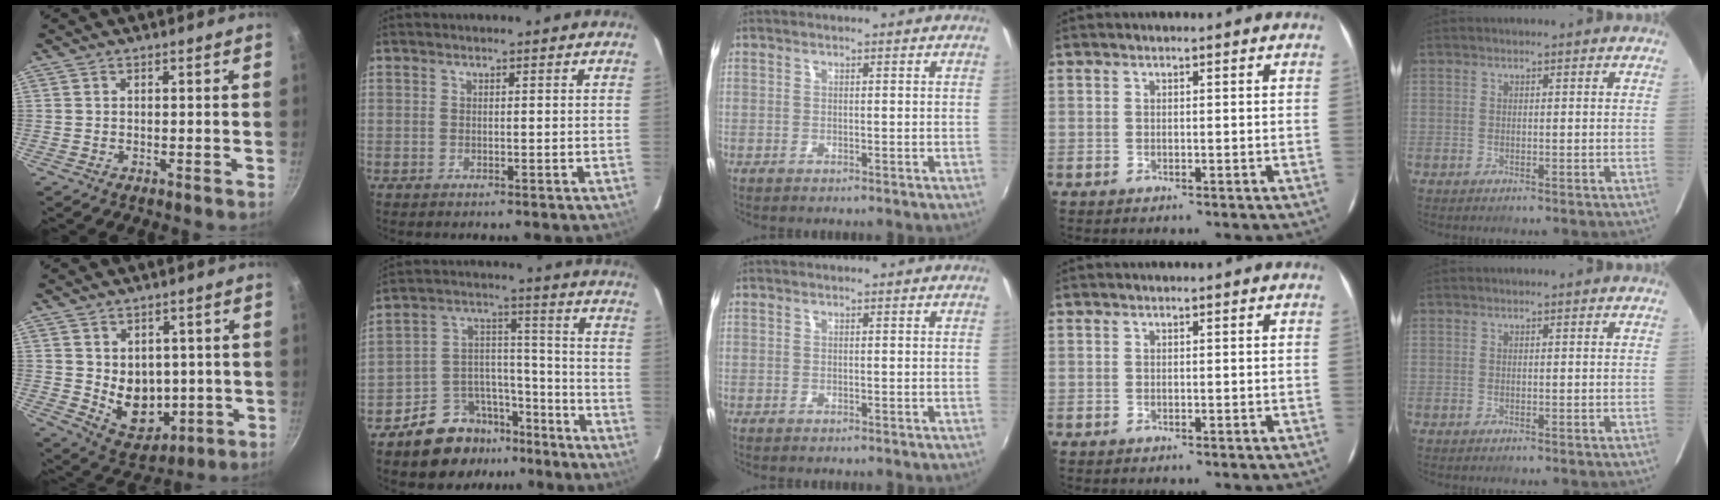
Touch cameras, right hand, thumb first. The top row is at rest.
{"thumb": {"total": 10.5, "force": [0.4, 8.3, 6.3], "torque": [-0.063, -0.020, 0.031]}, "index": {"total": 12.1, "force": [-9.0, 7.5, 3.3], "torque": [-0.065, 0.063, -0.130]}}